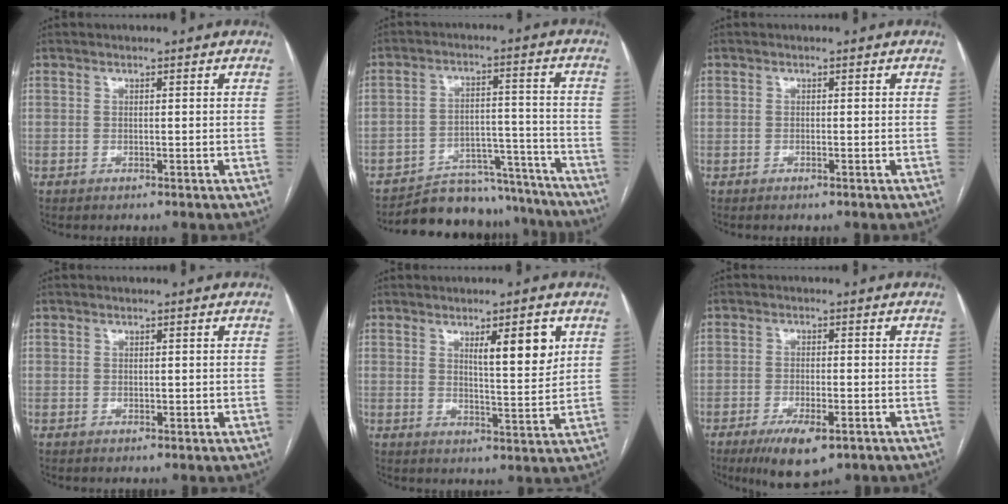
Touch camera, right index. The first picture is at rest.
{"total": 15.7, "force": [-14.7, 5.0, 2.4], "torque": [-0.017, 0.037, -0.202]}
{"total": 0.6, "force": [-0.4, 0.1, 0.4], "torque": [-0.006, 0.000, -0.005]}
{"total": 1.0, "force": [0.1, 0.7, 0.7], "torque": [-0.008, -0.002, 0.003]}
{"total": 7.1, "force": [3.1, 1.2, 6.2], "torque": [-0.094, -0.008, 0.048]}
{"total": 7.3, "force": [-4.2, 2.2, 5.5], "torque": [-0.096, -0.014, -0.062]}